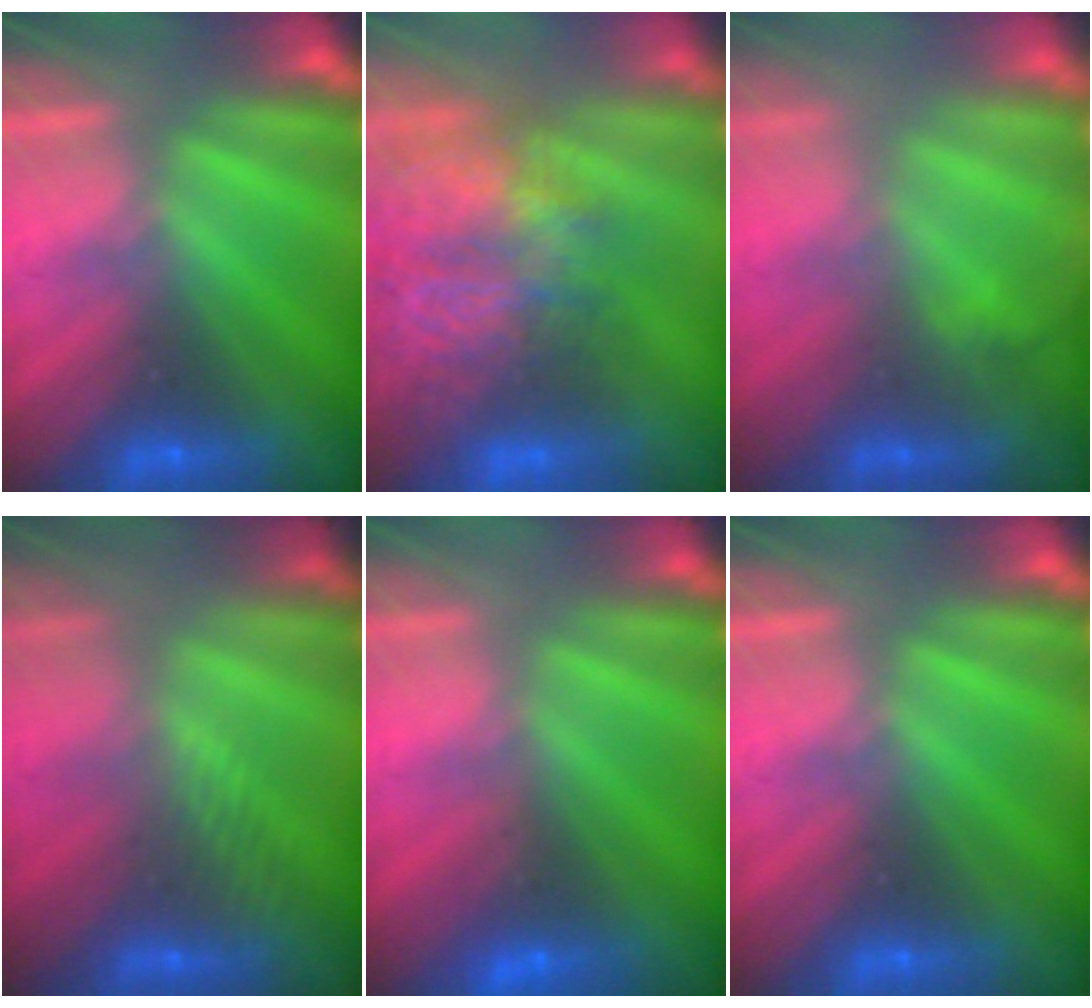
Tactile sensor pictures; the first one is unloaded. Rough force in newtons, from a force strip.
{"total": 10.8}
{"total": 2.9}
{"total": 2.4}
{"total": 3.2}
{"total": 0.0}